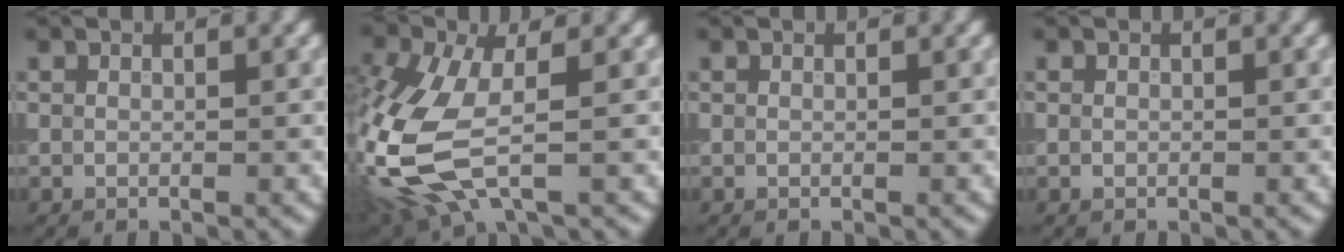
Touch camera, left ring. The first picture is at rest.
{"total": 10.0, "force": [-2.4, 4.9, 8.3], "torque": [-0.226, -0.015, -0.056]}
{"total": 0.0}
{"total": 0.0}